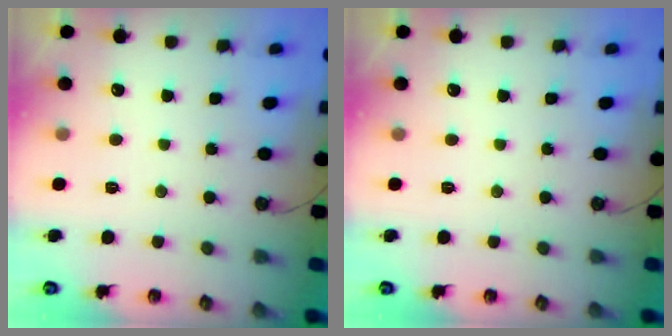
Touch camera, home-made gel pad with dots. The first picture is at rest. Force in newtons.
{"total": 0.0}